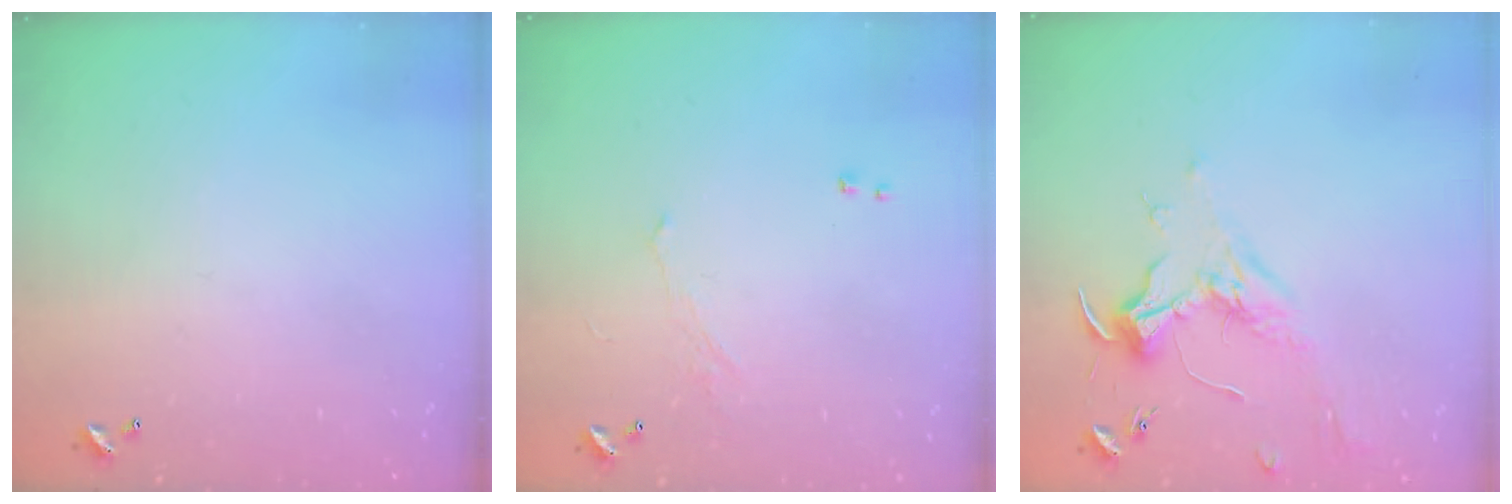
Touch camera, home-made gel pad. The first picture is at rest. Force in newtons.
{"total": 0.9, "press": 0.7, "slide": 0.5}
{"total": 1.7, "press": 1.5, "slide": 0.8}